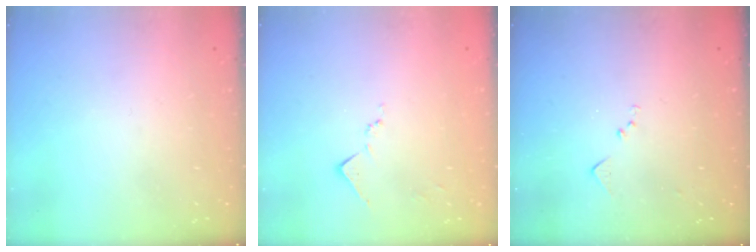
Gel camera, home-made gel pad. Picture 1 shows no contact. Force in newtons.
{"total": 7.3, "press": 7.2, "slide": 0.7}
{"total": 6.3, "press": 6.3, "slide": 0.9}